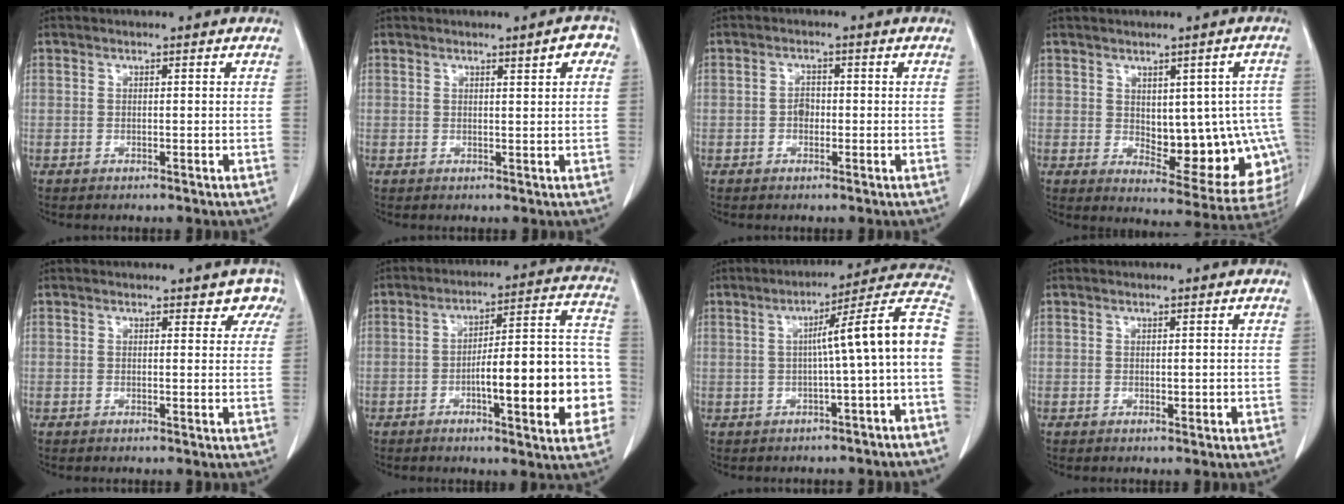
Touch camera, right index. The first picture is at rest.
{"total": 2.8, "force": [1.3, 0.5, 2.5], "torque": [-0.028, 0.005, 0.015]}
{"total": 1.8, "force": [-0.4, 1.3, 1.2], "torque": [-0.017, 0.005, -0.007]}
{"total": 14.6, "force": [-1.3, 7.1, 12.7], "torque": [-0.119, 0.011, 0.004]}
{"total": 3.7, "force": [2.8, 1.9, 1.4], "torque": [0.008, -0.001, 0.020]}
{"total": 17.5, "force": [-4.4, 3.4, 16.6], "torque": [-0.189, 0.033, -0.057]}
{"total": 11.4, "force": [-0.8, -0.8, 11.4], "torque": [-0.145, 0.033, -0.020]}
{"total": 0.9, "force": [0.0, 0.6, 0.7], "torque": [-0.007, -0.001, 0.002]}